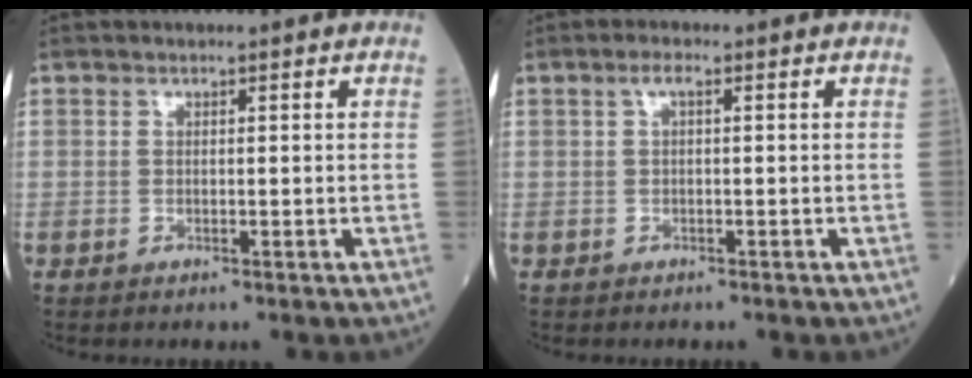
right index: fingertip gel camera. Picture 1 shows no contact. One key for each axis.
{"total": 1.3, "fx": 0.2, "fy": 0.4, "fz": 1.2, "tx": -0.025, "ty": 0.004, "tz": 0.002}